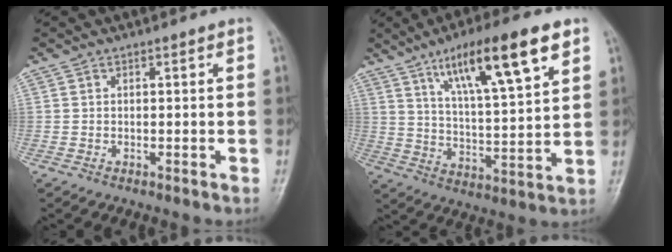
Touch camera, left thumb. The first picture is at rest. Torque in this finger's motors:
{"motor_torque": [1.10, 1.08, 1.58, -1.19, 0.14]}